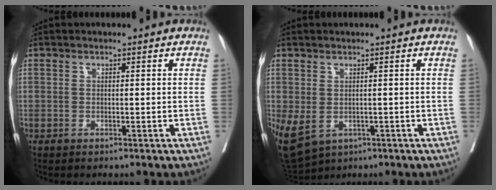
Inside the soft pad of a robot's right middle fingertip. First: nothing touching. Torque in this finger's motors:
{"motor_torque": [0.86, -0.19, 0.76, 0.20]}